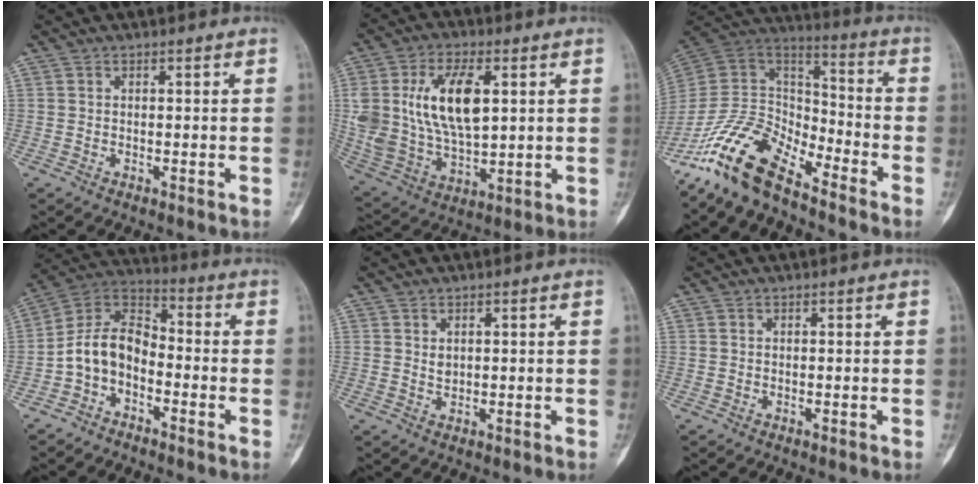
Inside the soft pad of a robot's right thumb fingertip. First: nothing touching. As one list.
[{"total": 17.3, "force": [3.9, 9.1, 14.2], "torque": [-0.265, -0.008, 0.084]}, {"total": 15.1, "force": [-11.8, 5.5, 7.7], "torque": [-0.125, 0.087, -0.238]}, {"total": 9.7, "force": [-3.4, 6.5, 6.3], "torque": [-0.105, 0.060, -0.081]}, {"total": 1.4, "force": [0.6, 1.0, 0.9], "torque": [-0.010, -0.005, 0.014]}, {"total": 0.0}]